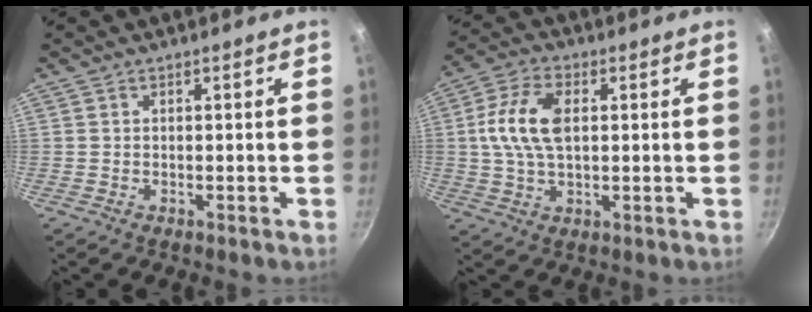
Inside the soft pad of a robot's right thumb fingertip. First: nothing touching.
{"total": 10.8, "force": [1.5, 6.0, 8.9], "torque": [-0.171, 0.015, 0.021]}